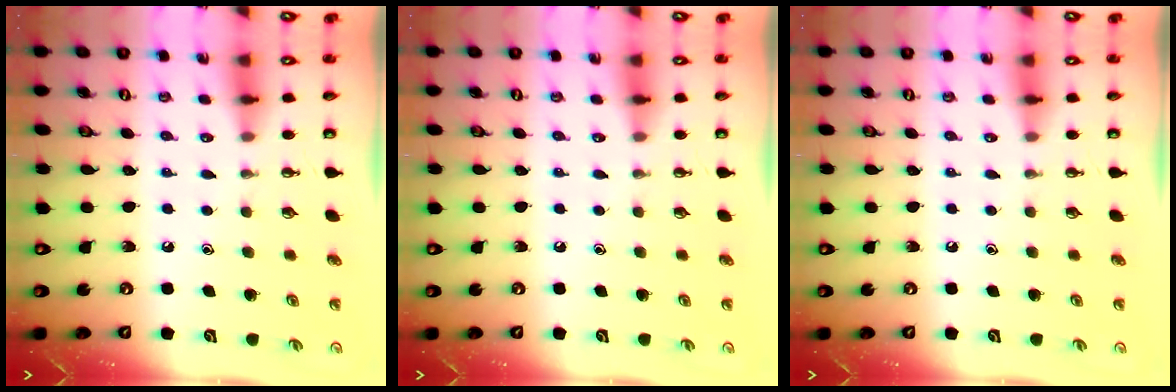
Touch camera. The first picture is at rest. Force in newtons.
{"total": 0.0}
{"total": 0.0}